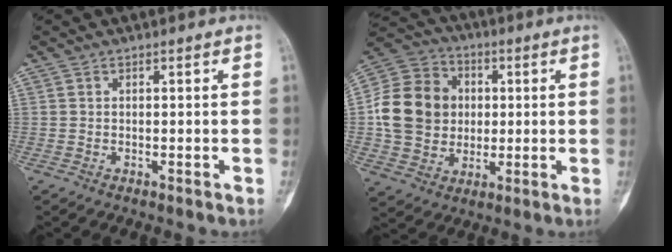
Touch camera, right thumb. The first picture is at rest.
{"total": 16.3, "force": [0.9, 13.8, 8.5], "torque": [-0.143, 0.021, 0.017]}